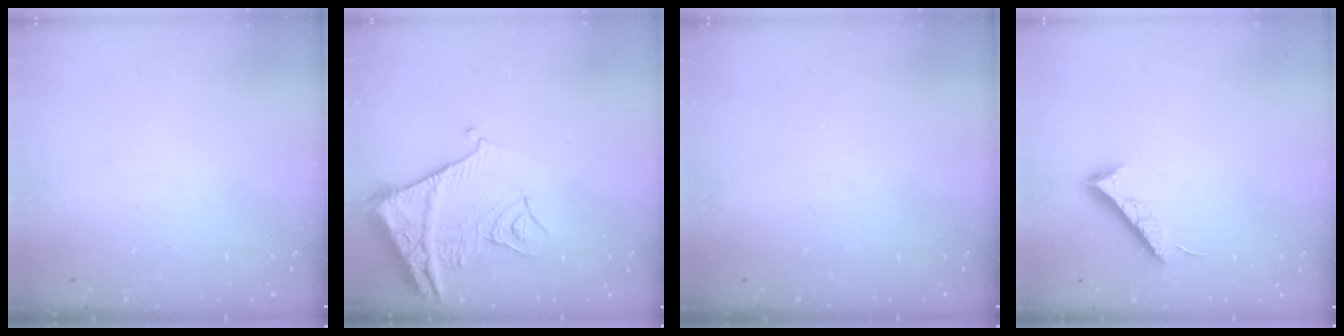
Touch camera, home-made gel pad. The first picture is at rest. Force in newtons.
{"total": 12.8, "press": 12.7, "slide": 1.6}
{"total": 0.0}
{"total": 7.3, "press": 7.3, "slide": 0.6}